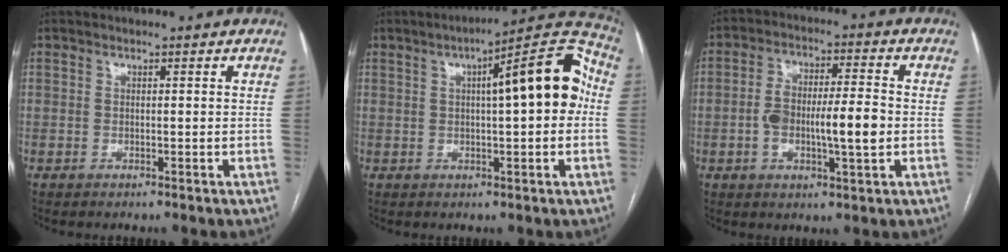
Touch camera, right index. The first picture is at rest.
{"total": 13.7, "force": [1.9, 2.5, 13.3], "torque": [-0.177, 0.042, 0.021]}
{"total": 9.8, "force": [-1.5, 2.2, 9.4], "torque": [-0.171, 0.015, -0.023]}